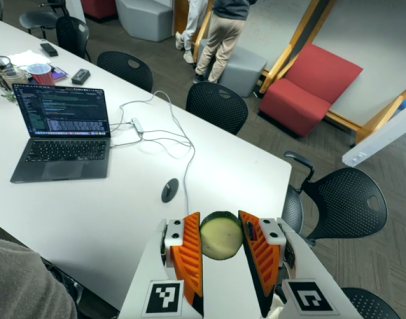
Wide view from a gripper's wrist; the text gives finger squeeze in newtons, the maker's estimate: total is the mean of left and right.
{"total": 13.3, "left": 14.3, "right": 12.3}